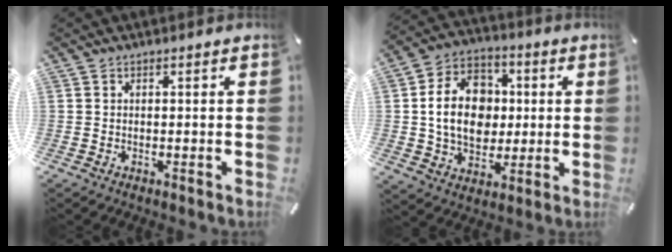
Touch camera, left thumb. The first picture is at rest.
{"total": 15.3, "force": [0.5, 12.3, 9.0], "torque": [-0.173, 0.020, 0.012]}